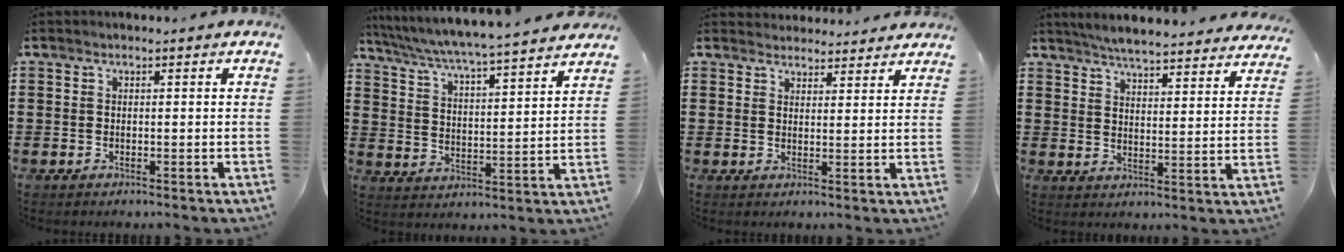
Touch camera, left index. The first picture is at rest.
{"total": 4.3, "force": [4.0, -0.6, 1.4], "torque": [-0.049, -0.036, 0.061]}
{"total": 3.1, "force": [3.0, 0.6, -0.1], "torque": [-0.009, -0.009, 0.057]}
{"total": 4.8, "force": [4.8, -0.4, 0.8], "torque": [-0.037, -0.029, 0.082]}